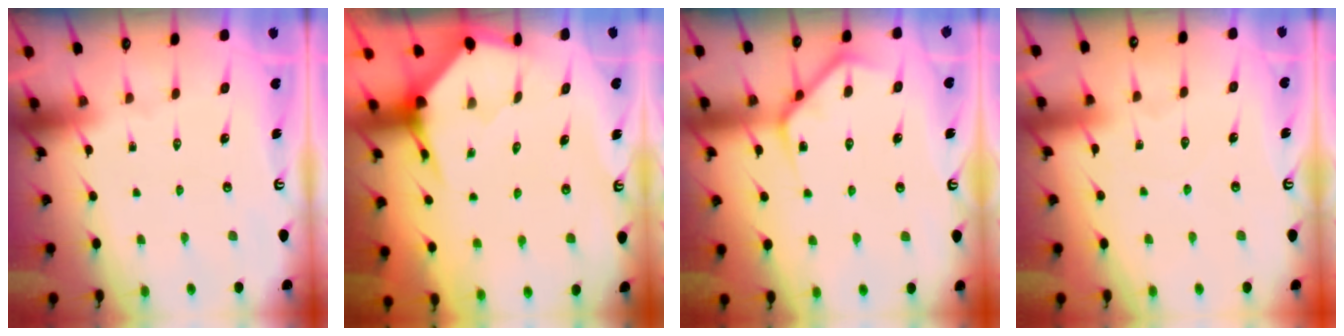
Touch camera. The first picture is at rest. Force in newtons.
{"total": 3.8, "press": 3.8, "slide": 0.5}
{"total": 7.4, "press": 7.3, "slide": 0.8}
{"total": 3.6, "press": 3.5, "slide": 0.4}